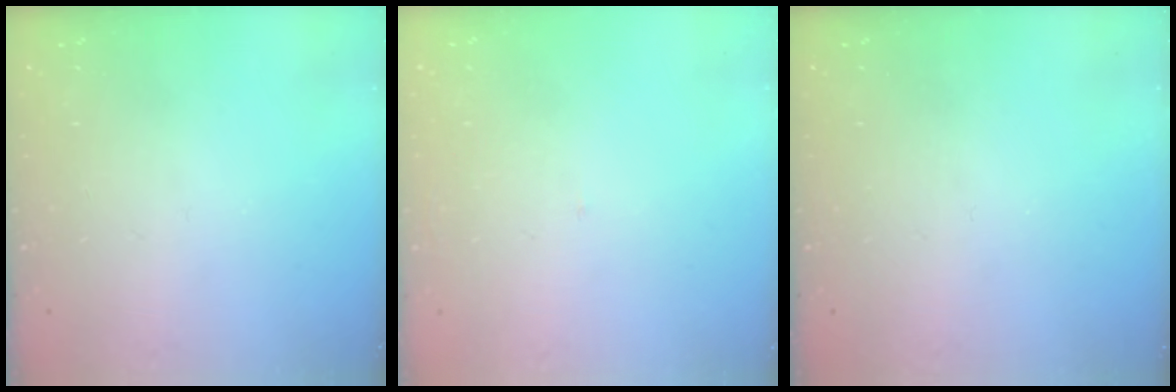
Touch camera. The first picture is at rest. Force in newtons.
{"total": 1.7, "press": 1.6, "slide": 0.1}
{"total": 0.0}